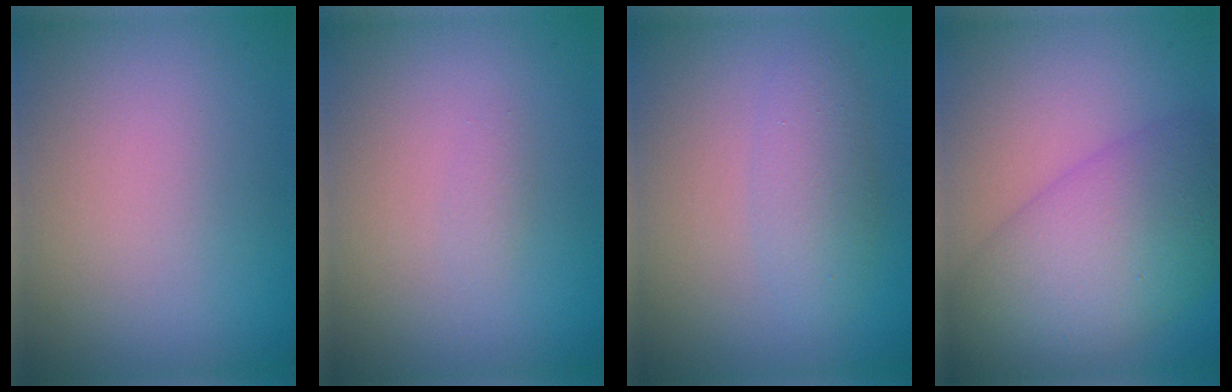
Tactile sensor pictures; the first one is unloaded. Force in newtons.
{"total": 0.6, "press": 0.6, "slide": 0.0}
{"total": 2.4, "press": 2.4, "slide": 0.0}
{"total": 9.3, "press": 9.3, "slide": 0.2}